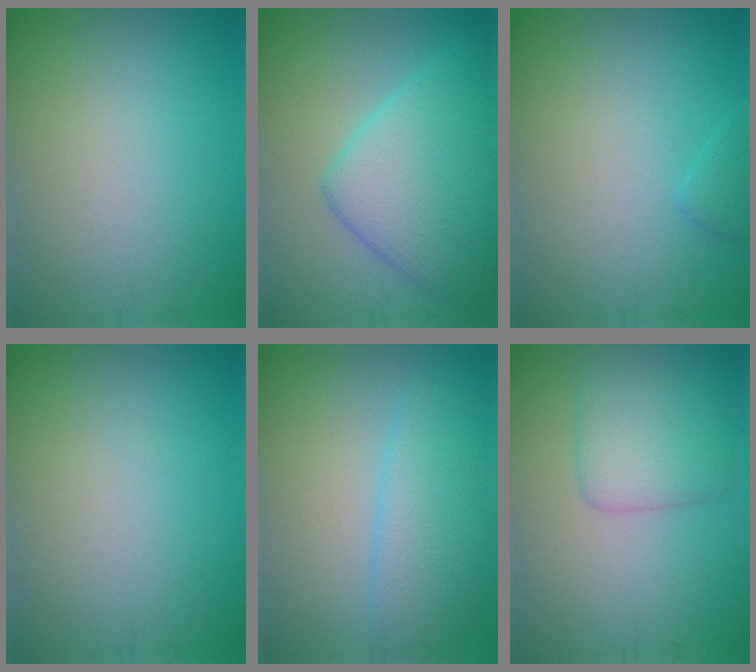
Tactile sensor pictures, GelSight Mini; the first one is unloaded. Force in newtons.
{"total": 8.3, "press": 8.3, "slide": 0.2}
{"total": 1.0, "press": 1.0, "slide": 0.1}
{"total": 0.0}
{"total": 4.3, "press": 4.3, "slide": 0.1}
{"total": 3.4, "press": 3.4, "slide": 0.1}